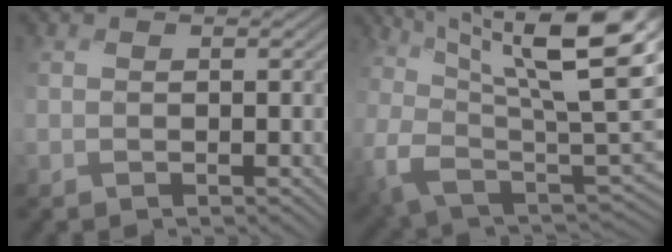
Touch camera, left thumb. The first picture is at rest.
{"total": 15.1, "force": [3.7, 7.1, 12.8], "torque": [-0.241, -0.007, 0.070]}